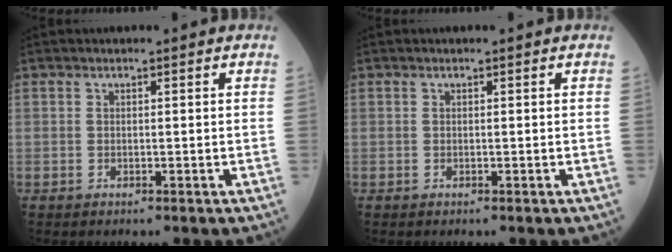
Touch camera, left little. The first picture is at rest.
{"total": 0.0}